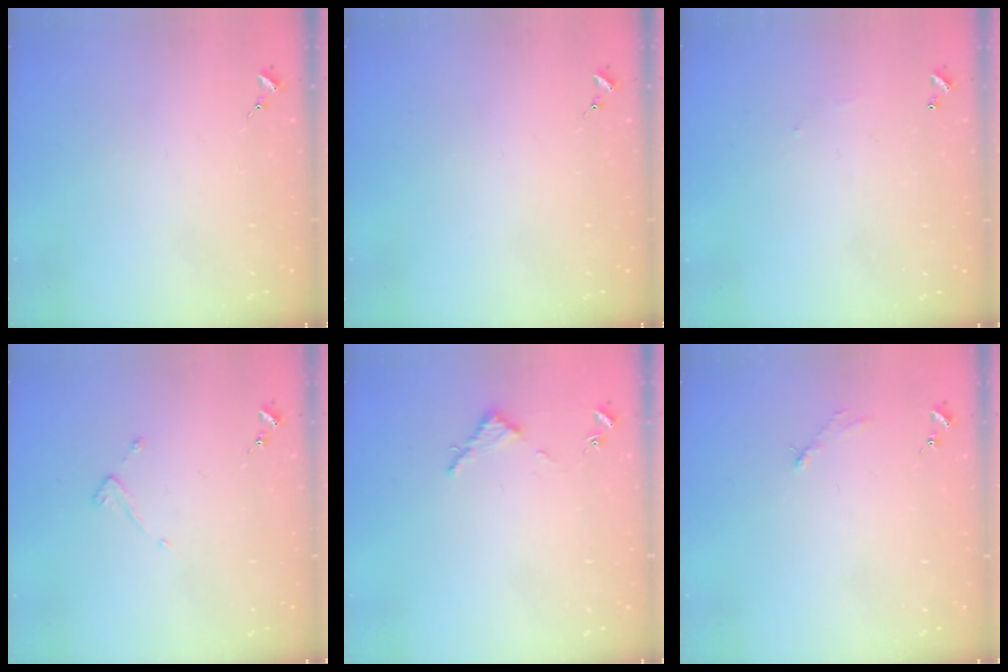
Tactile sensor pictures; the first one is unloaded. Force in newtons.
{"total": 0.0}
{"total": 3.8, "press": 3.8, "slide": 0.1}
{"total": 3.5, "press": 3.5, "slide": 0.3}
{"total": 2.8, "press": 2.8, "slide": 0.3}
{"total": 2.9, "press": 2.9, "slide": 0.4}